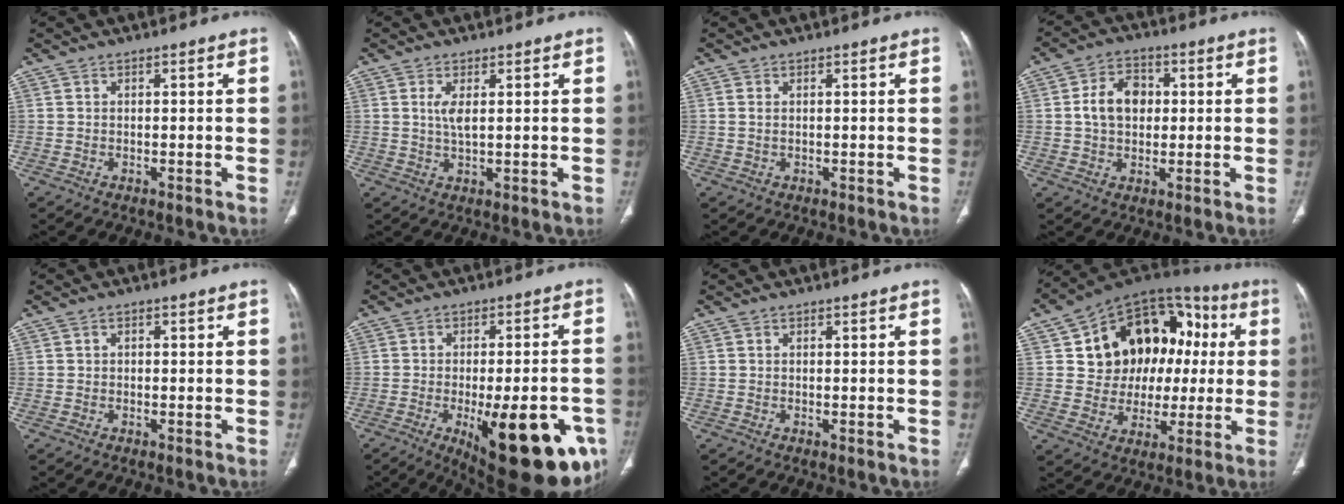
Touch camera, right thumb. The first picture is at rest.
{"total": 3.2, "force": [1.0, 0.9, 2.9], "torque": [-0.066, -0.013, 0.024]}
{"total": 0.8, "force": [0.2, 0.3, 0.7], "torque": [-0.023, 0.005, 0.010]}
{"total": 8.4, "force": [0.9, 6.1, 5.6], "torque": [-0.078, 0.011, 0.011]}
{"total": 0.6, "force": [0.1, 0.5, 0.3], "torque": [-0.002, 0.001, 0.000]}
{"total": 23.7, "force": [-9.1, 8.4, 20.2], "torque": [-0.209, 0.004, -0.106]}
{"total": 0.0}
{"total": 21.0, "force": [4.0, 16.2, 12.6], "torque": [-0.118, 0.047, 0.077]}